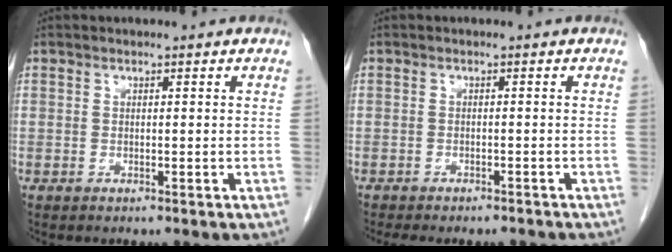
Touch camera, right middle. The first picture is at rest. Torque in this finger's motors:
{"motor_torque": [0.52, -0.39, 0.08, 0.03]}